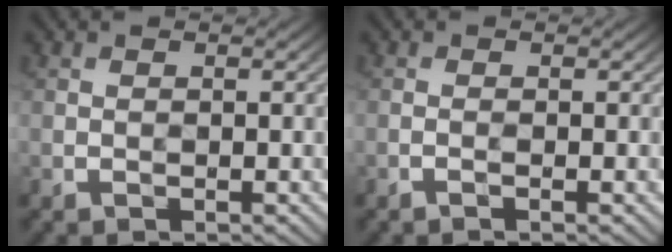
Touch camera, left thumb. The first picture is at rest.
{"total": 0.6, "force": [-0.3, -0.1, 0.5], "torque": [-0.010, 0.003, -0.010]}